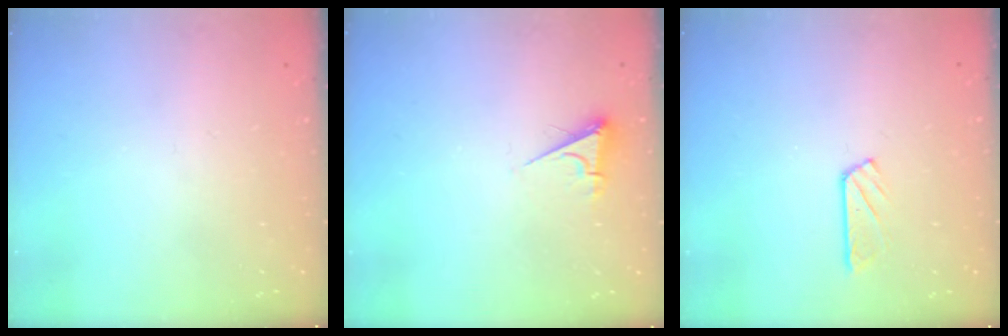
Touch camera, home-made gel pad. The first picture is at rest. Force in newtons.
{"total": 4.0, "press": 4.0, "slide": 0.6}
{"total": 3.9, "press": 3.9, "slide": 0.4}